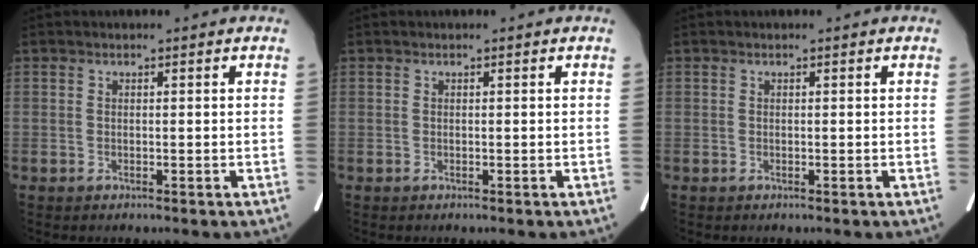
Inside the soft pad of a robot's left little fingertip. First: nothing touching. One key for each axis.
{"total": 0.0}
{"total": 0.0}